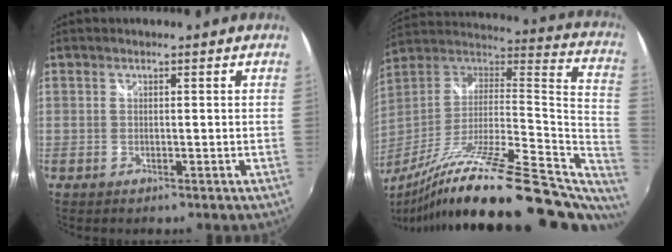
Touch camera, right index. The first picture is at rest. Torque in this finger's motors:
{"motor_torque": [1.06, -1.08, 0.77, 0.21]}